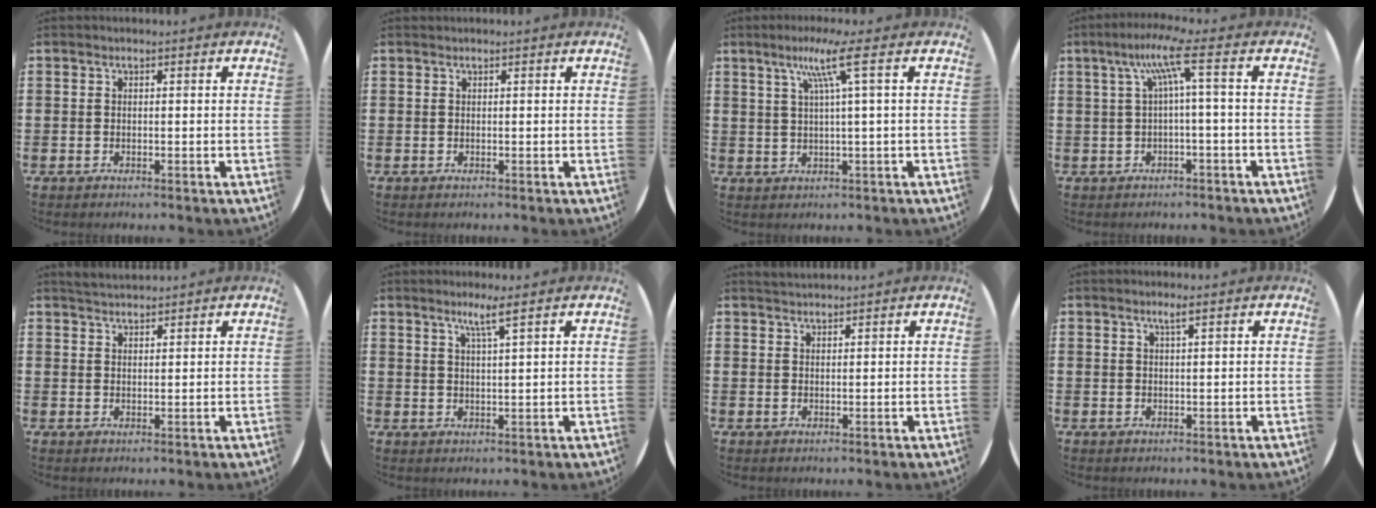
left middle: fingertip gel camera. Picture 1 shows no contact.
{"total": 0.0}
{"total": 6.3, "force": [2.6, -0.3, 5.7], "torque": [-0.109, 0.001, 0.035]}
{"total": 6.8, "force": [1.2, 0.2, 6.7], "torque": [-0.125, 0.007, 0.011]}
{"total": 2.3, "force": [2.3, 0.3, 0.1], "torque": [-0.005, -0.001, 0.043]}
{"total": 2.7, "force": [2.0, -0.3, 1.8], "torque": [-0.037, -0.001, 0.034]}
{"total": 1.2, "force": [1.2, 0.0, 0.0], "torque": [0.000, 0.002, 0.024]}
{"total": 1.5, "force": [1.0, 0.0, 1.1], "torque": [-0.021, 0.002, 0.017]}